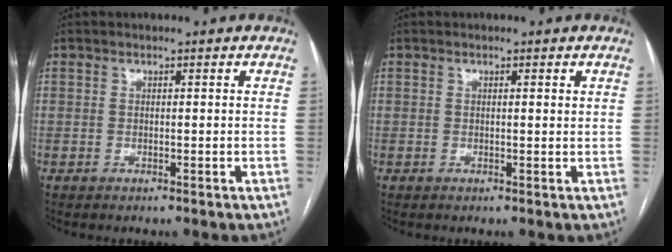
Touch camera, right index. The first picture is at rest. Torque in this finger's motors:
{"motor_torque": [-0.47, 0.29, -0.07, -0.01]}